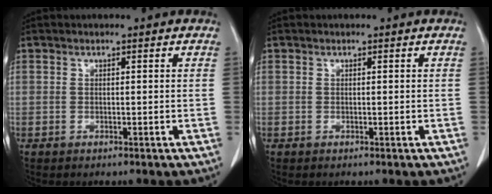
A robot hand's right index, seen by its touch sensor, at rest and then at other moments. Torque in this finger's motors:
{"motor_torque": [-0.04, 0.01, 0.01, 0.00]}